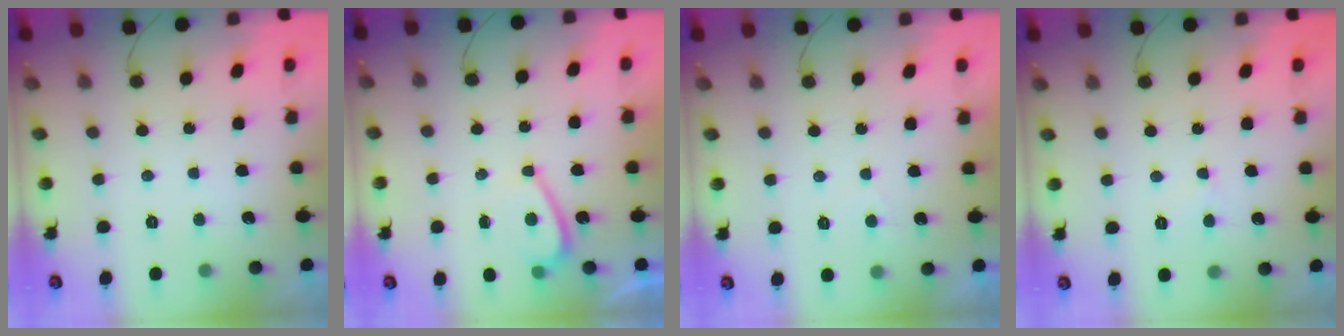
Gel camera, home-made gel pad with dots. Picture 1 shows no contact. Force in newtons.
{"total": 3.8, "press": 3.8, "slide": 0.1}
{"total": 1.1, "press": 1.0, "slide": 0.5}
{"total": 3.0, "press": 3.0, "slide": 0.3}